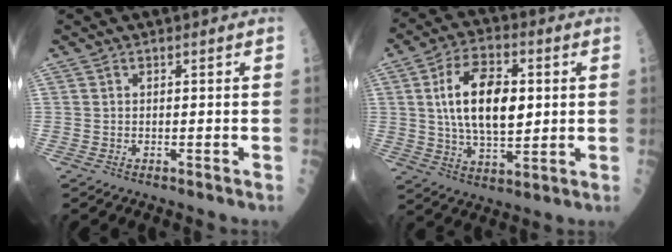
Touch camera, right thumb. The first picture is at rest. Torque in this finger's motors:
{"motor_torque": [-0.18, 1.03, 0.61, -0.34, 0.38]}